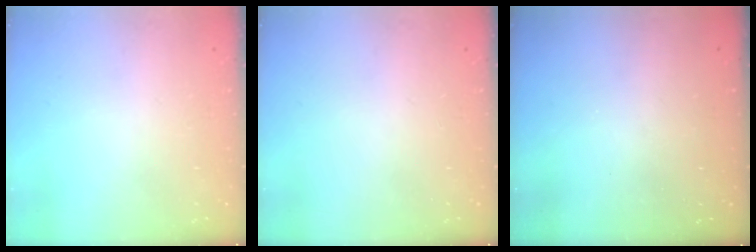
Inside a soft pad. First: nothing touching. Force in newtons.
{"total": 0.0}
{"total": 2.9, "press": 2.9, "slide": 0.3}